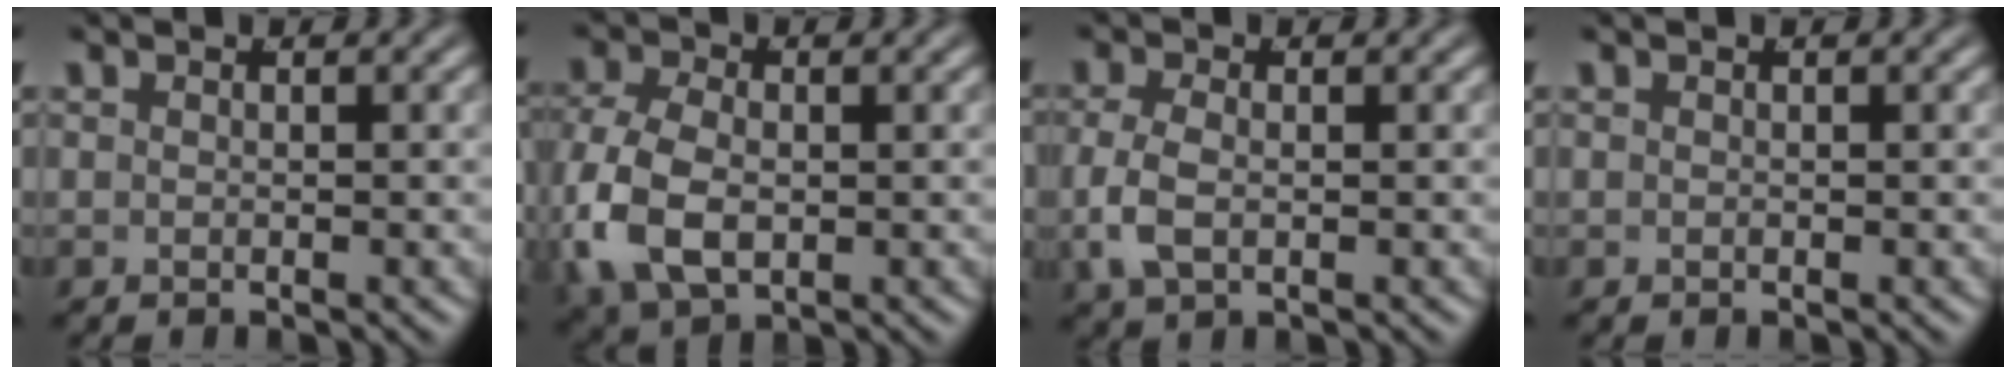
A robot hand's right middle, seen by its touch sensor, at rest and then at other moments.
{"total": 6.4, "force": [-1.0, 4.6, 4.3], "torque": [-0.131, -0.029, 0.004]}
{"total": 3.0, "force": [-0.4, 1.7, 2.4], "torque": [-0.071, -0.013, 0.004]}
{"total": 0.0}